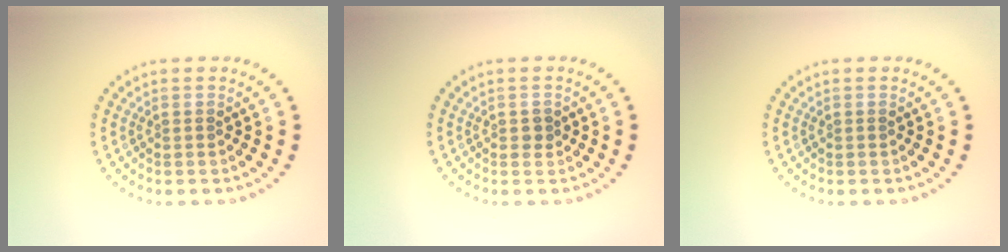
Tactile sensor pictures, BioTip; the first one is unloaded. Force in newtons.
{"total": 1.0, "press": 1.0, "slide": 0.2}
{"total": 0.0}